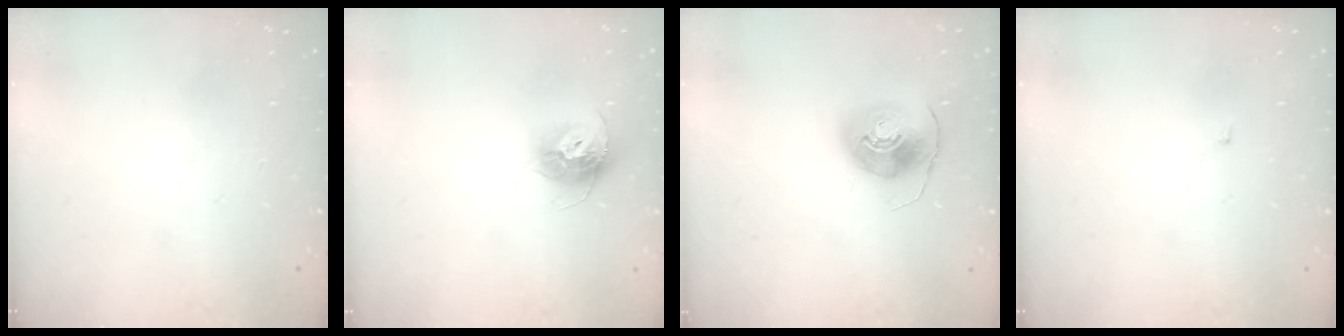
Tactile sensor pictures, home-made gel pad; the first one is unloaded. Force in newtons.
{"total": 11.2, "press": 11.2, "slide": 0.8}
{"total": 8.4, "press": 8.3, "slide": 1.5}
{"total": 1.4, "press": 1.3, "slide": 0.1}